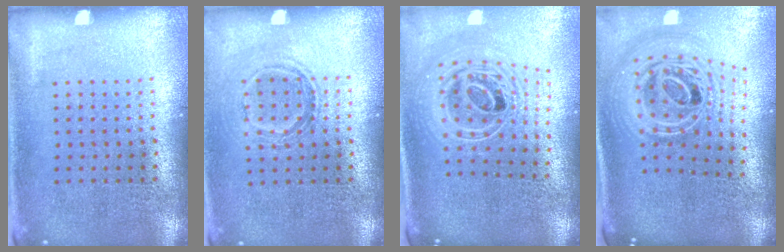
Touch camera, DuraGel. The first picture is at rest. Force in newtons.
{"total": 1.1, "press": 1.0, "slide": 0.5}
{"total": 2.5, "press": 1.8, "slide": 1.8}
{"total": 3.0, "press": 2.1, "slide": 2.1}